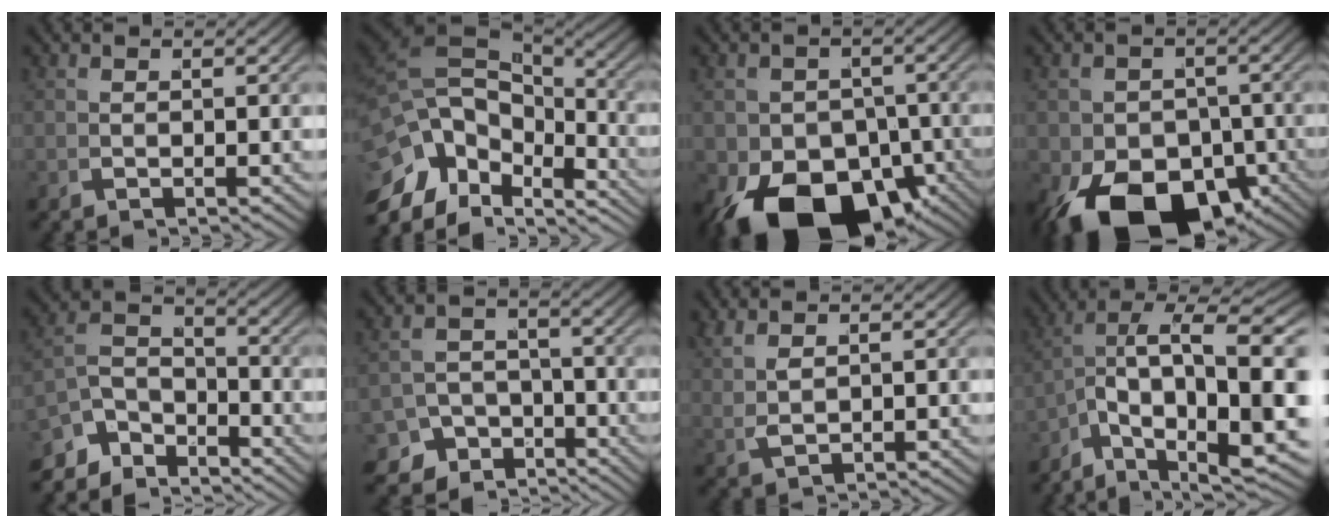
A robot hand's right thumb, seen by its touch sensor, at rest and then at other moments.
{"total": 14.0, "force": [-1.8, 9.5, 10.1], "torque": [-0.199, -0.035, -0.018]}
{"total": 16.9, "force": [-7.4, 10.8, 10.6], "torque": [-0.195, -0.082, -0.078]}
{"total": 15.2, "force": [-6.7, 9.5, 9.8], "torque": [-0.177, -0.073, -0.068]}
{"total": 7.0, "force": [-2.9, 4.5, 4.5], "torque": [-0.067, -0.013, -0.054]}
{"total": 9.8, "force": [-5.7, 7.2, 3.3], "torque": [-0.035, -0.047, -0.089]}
{"total": 2.1, "force": [1.4, 0.4, 1.5], "torque": [-0.029, 0.007, 0.032]}
{"total": 12.8, "force": [-2.1, 6.6, 10.8], "torque": [-0.187, -0.047, -0.022]}